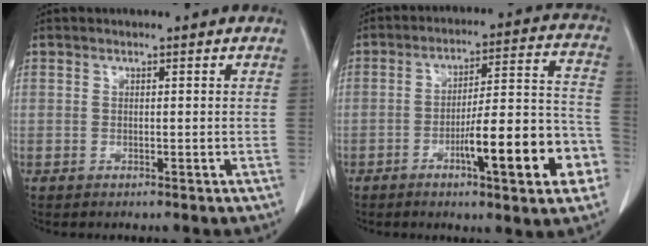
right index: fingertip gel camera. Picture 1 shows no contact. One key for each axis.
{"total": 15.9, "fx": -6.2, "fy": 2.3, "fz": 14.4, "tx": -0.196, "ty": 0.020, "tz": -0.087}